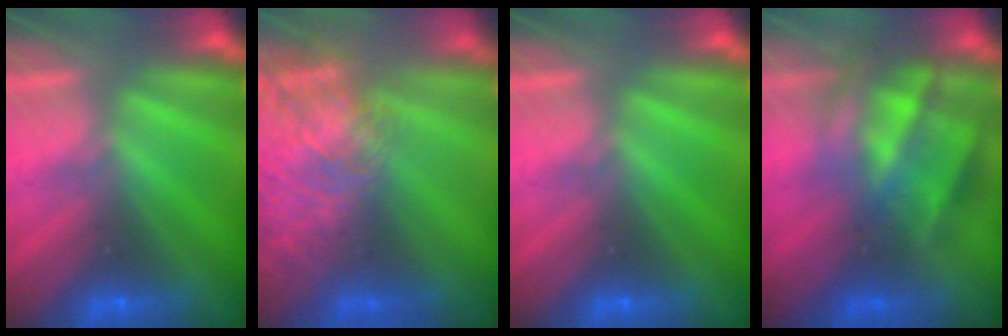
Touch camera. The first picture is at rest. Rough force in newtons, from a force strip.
{"total": 10.8}
{"total": 0.0}
{"total": 4.7}